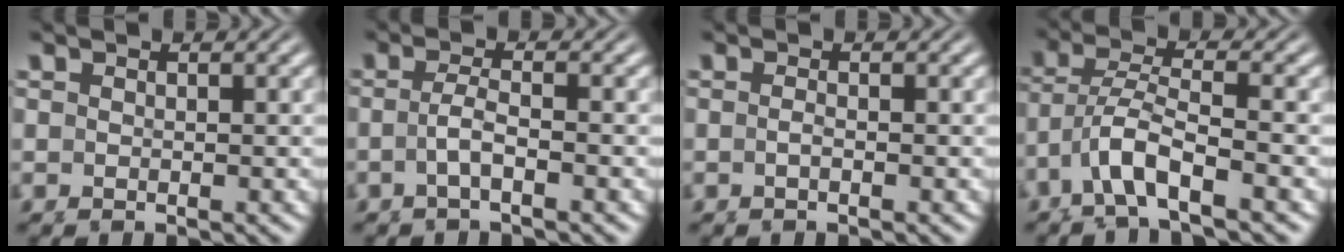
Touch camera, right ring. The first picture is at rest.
{"total": 2.0, "force": [-1.0, -0.7, 1.7], "torque": [-0.033, -0.004, -0.014]}
{"total": 0.9, "force": [-0.5, -0.4, 0.7], "torque": [-0.015, 0.002, -0.011]}
{"total": 4.0, "force": [-1.0, 1.8, 3.4], "torque": [-0.092, -0.017, -0.006]}